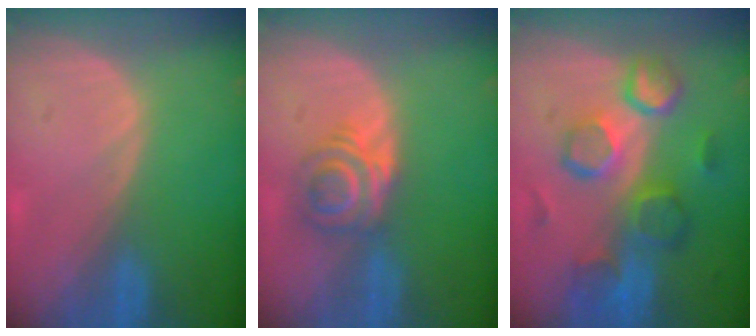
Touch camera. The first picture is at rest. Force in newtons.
{"total": 6.2, "press": 5.2, "slide": 3.3}
{"total": 10.6, "press": 9.2, "slide": 5.2}